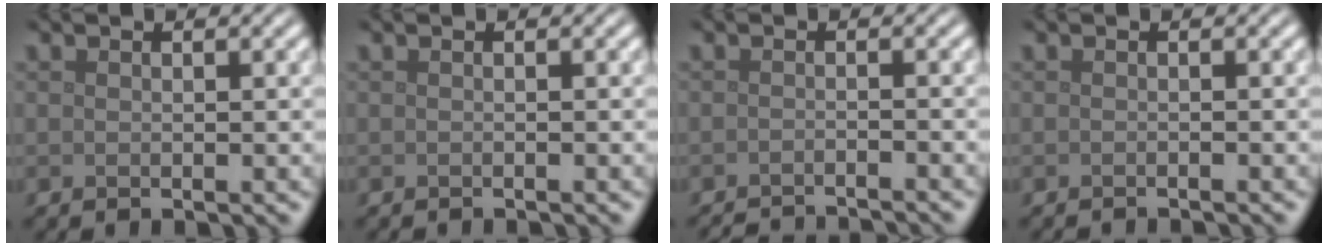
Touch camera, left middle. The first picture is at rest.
{"total": 0.7, "force": [-0.6, 0.1, 0.3], "torque": [0.001, -0.001, -0.013]}
{"total": 4.5, "force": [-4.3, 0.6, 1.1], "torque": [-0.014, 0.001, -0.061]}
{"total": 1.2, "force": [-1.1, 0.2, 0.4], "torque": [0.005, -0.002, -0.017]}